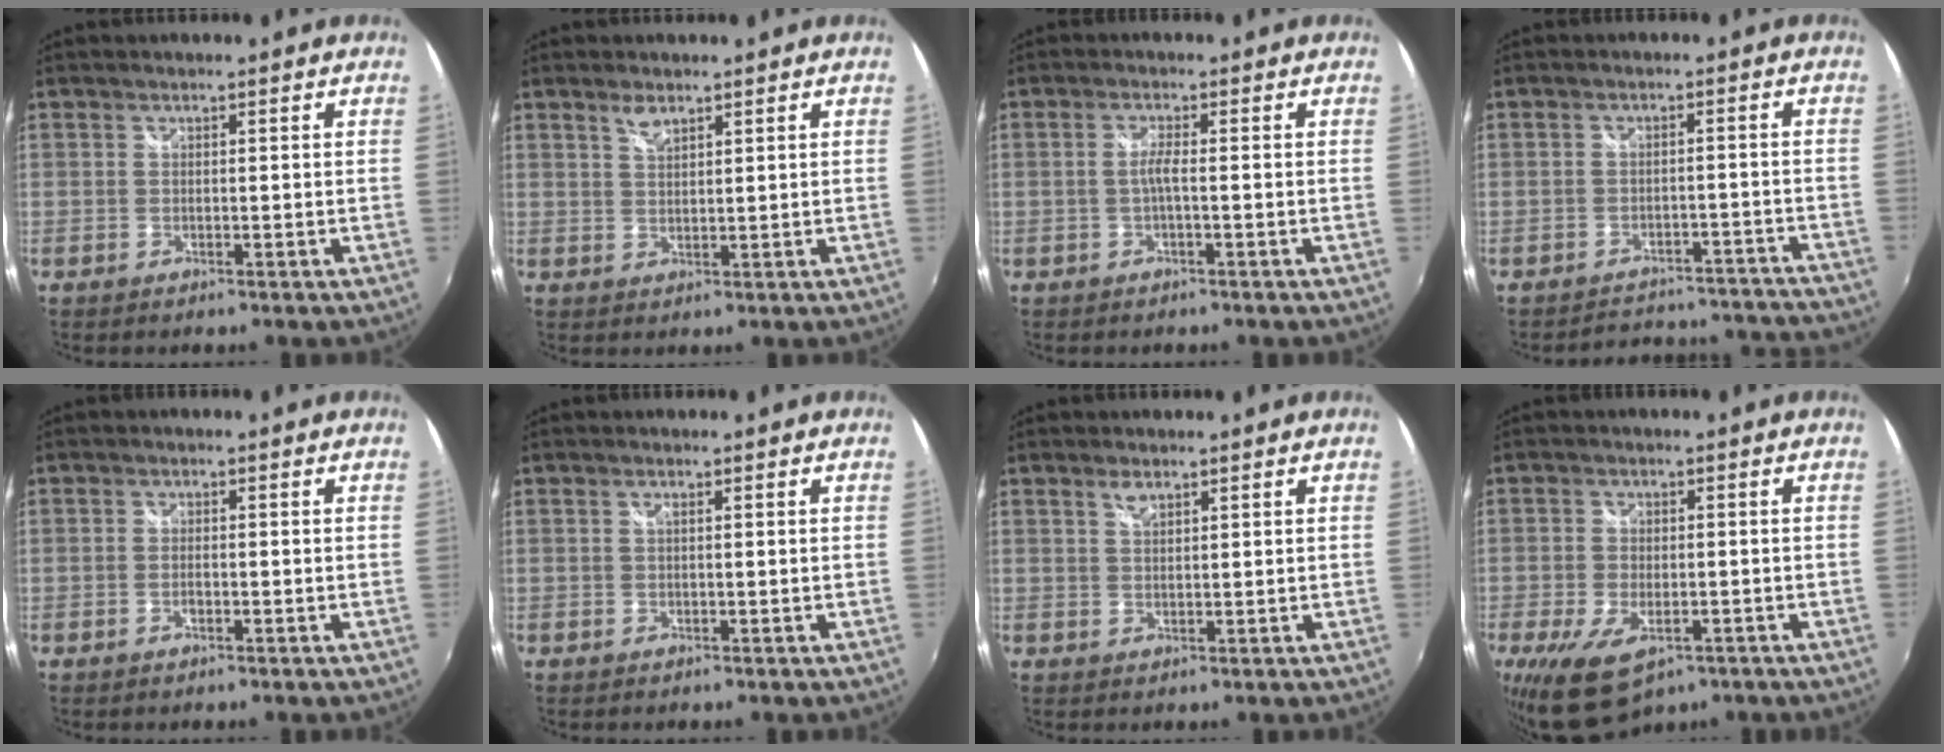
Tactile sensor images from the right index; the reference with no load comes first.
{"total": 2.5, "force": [1.9, 0.8, 1.4], "torque": [-0.024, 0.001, 0.033]}
{"total": 1.9, "force": [-0.6, -0.3, 1.7], "torque": [-0.033, 0.001, -0.014]}
{"total": 15.6, "force": [-14.6, 4.9, 2.7], "torque": [-0.050, 0.043, -0.164]}
{"total": 1.5, "force": [-0.7, 0.6, 1.2], "torque": [-0.025, -0.001, -0.013]}
{"total": 0.6, "force": [0.1, 0.0, 0.5], "torque": [-0.010, 0.002, 0.000]}
{"total": 1.8, "force": [1.3, 0.7, 1.1], "torque": [-0.019, 0.002, 0.023]}
{"total": 9.9, "force": [-5.5, 4.9, 6.6], "torque": [-0.149, -0.034, -0.089]}